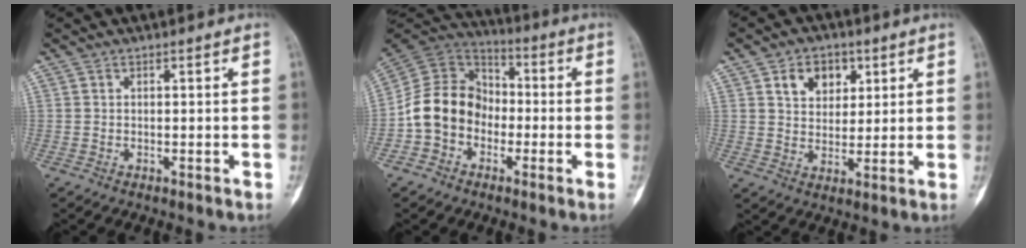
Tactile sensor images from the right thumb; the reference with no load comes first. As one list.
[{"total": 13.1, "force": [-3.1, 10.8, 6.7], "torque": [-0.103, 0.050, -0.069]}, {"total": 7.7, "force": [3.4, 5.6, 4.1], "torque": [-0.032, -0.013, 0.055]}]